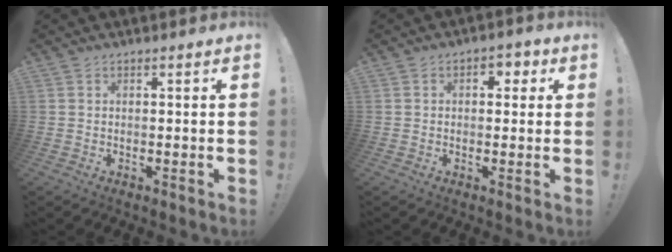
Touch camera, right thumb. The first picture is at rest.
{"total": 3.7, "force": [0.3, 2.8, 2.4], "torque": [-0.018, 0.002, 0.000]}